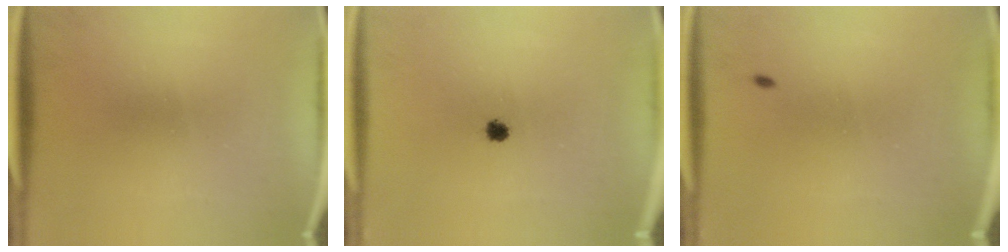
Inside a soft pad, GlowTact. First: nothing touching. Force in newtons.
{"total": 2.1}
{"total": 0.7}